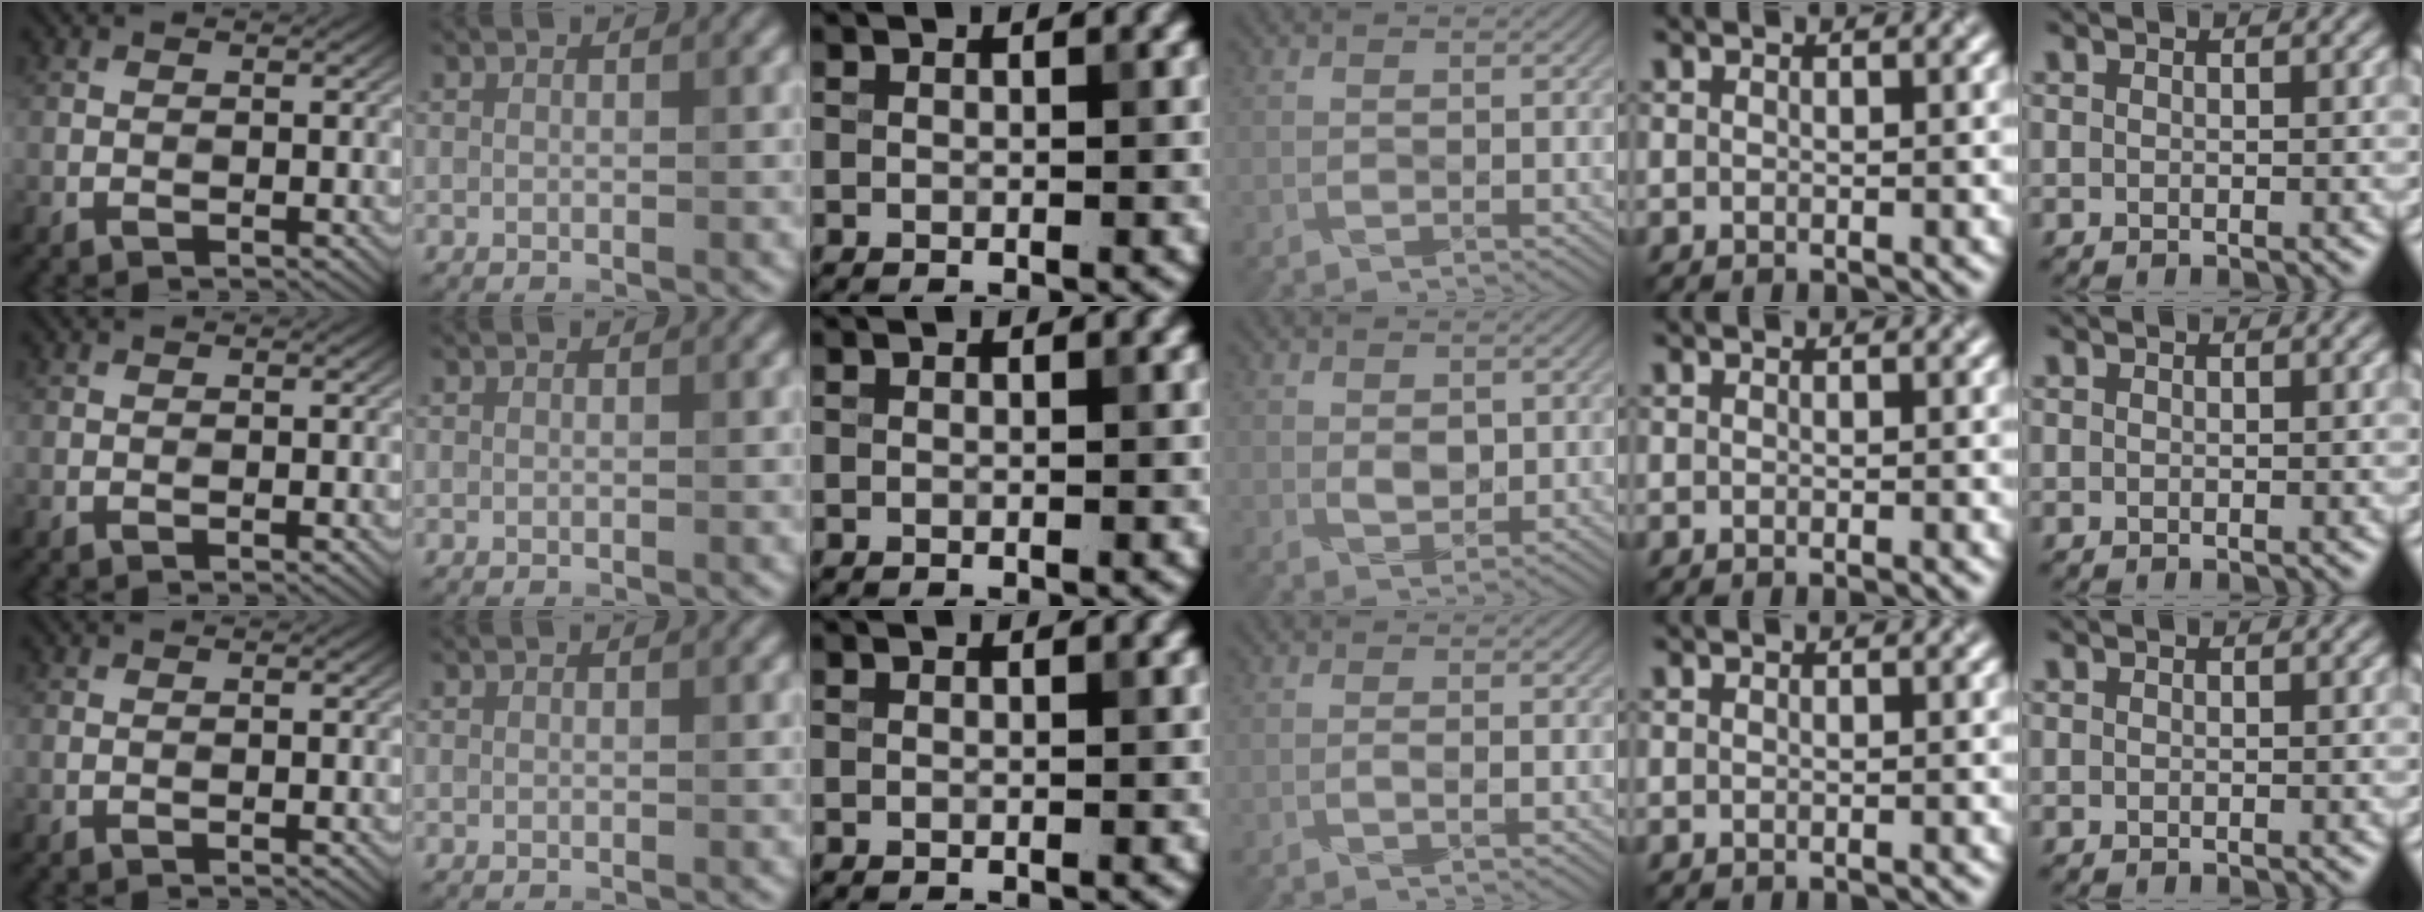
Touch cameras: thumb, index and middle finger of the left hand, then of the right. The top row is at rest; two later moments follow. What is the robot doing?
{"motion": "wrap", "object": "bandana"}